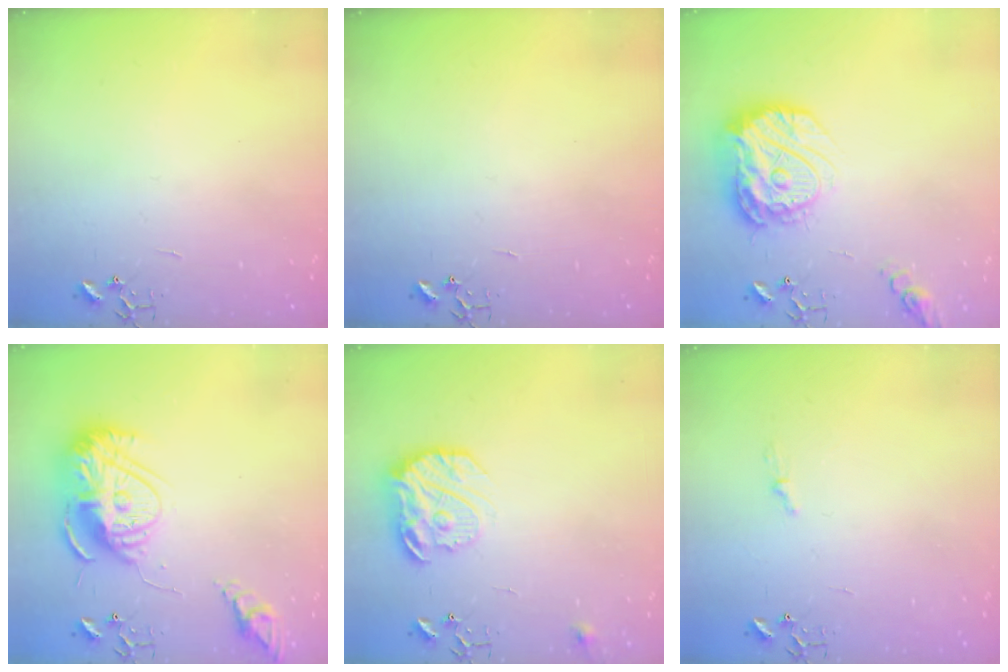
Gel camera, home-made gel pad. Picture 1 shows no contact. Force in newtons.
{"total": 0.0}
{"total": 18.2, "press": 18.1, "slide": 1.7}
{"total": 17.0, "press": 16.9, "slide": 1.5}
{"total": 16.2, "press": 16.1, "slide": 1.4}
{"total": 3.8, "press": 3.7, "slide": 0.5}